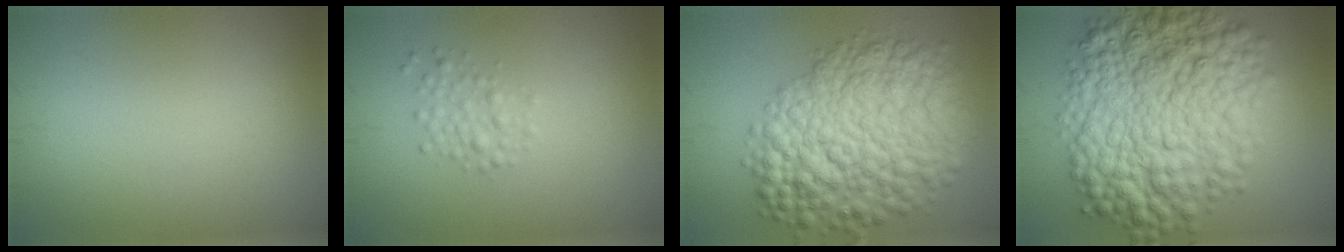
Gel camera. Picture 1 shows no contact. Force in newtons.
{"total": 1.8, "press": 1.8, "slide": 0.0}
{"total": 11.8, "press": 11.8, "slide": 0.4}
{"total": 13.0, "press": 13.0, "slide": 0.1}